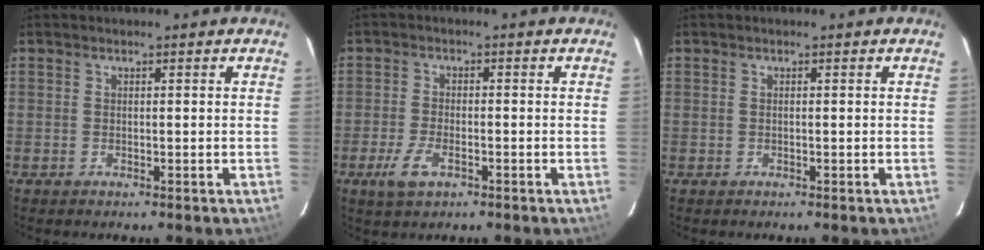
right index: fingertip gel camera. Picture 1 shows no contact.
{"total": 5.2, "force": [-2.7, 2.3, 3.8], "torque": [-0.095, -0.007, -0.050]}
{"total": 0.0}